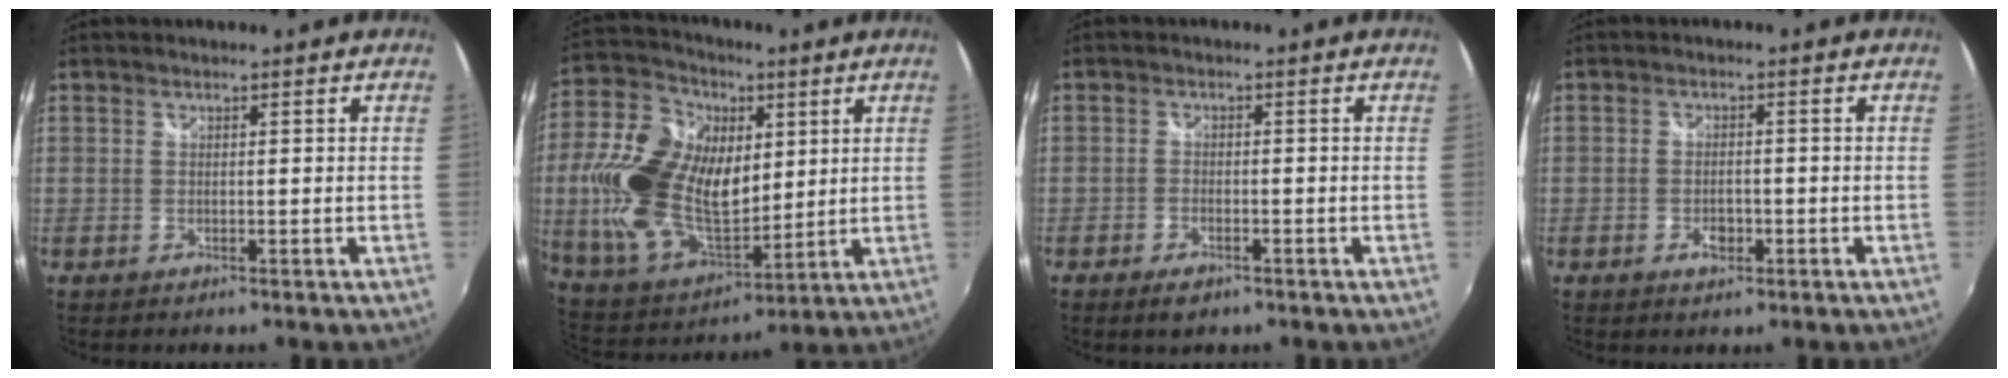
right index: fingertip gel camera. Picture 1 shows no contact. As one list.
[{"total": 22.4, "force": [3.9, 14.4, 16.7], "torque": [-0.364, 0.027, 0.085]}, {"total": 3.2, "force": [-2.2, 1.7, 1.7], "torque": [-0.044, -0.003, -0.038]}, {"total": 2.8, "force": [-1.3, 1.7, 1.8], "torque": [-0.033, 0.000, -0.020]}]